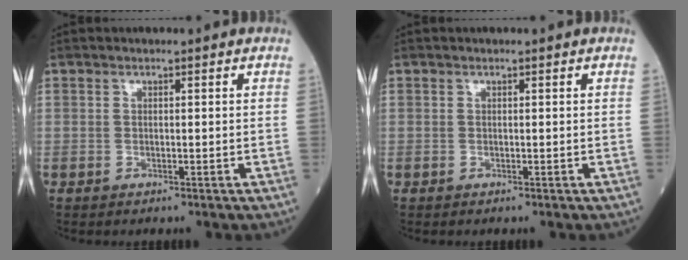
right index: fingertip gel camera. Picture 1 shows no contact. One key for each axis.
{"total": 0.0}